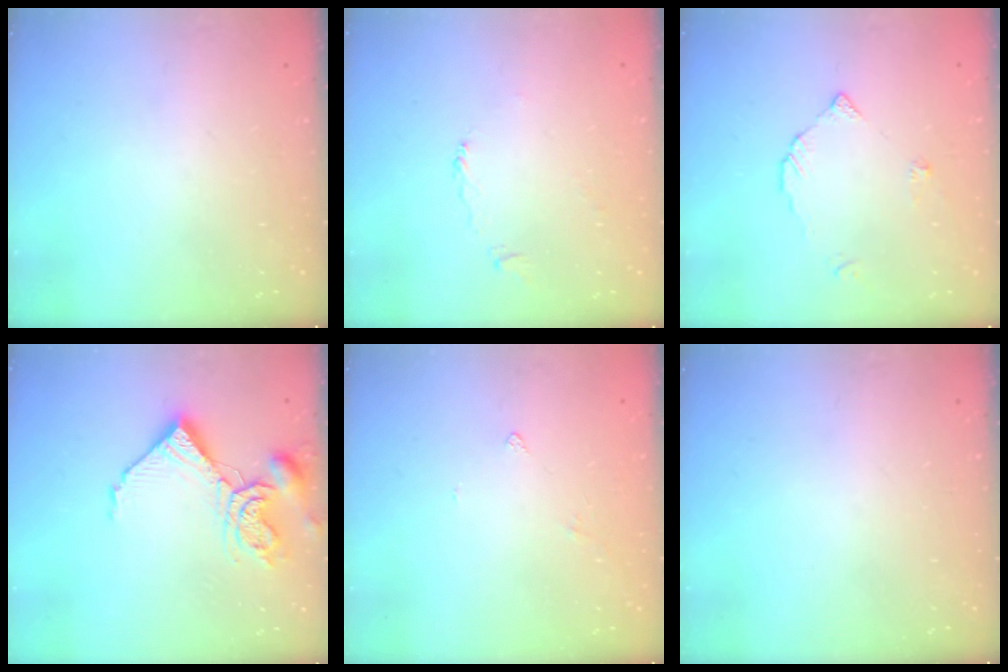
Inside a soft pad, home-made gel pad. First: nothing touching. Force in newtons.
{"total": 2.2, "press": 2.2, "slide": 0.4}
{"total": 3.0, "press": 3.0, "slide": 0.2}
{"total": 12.5, "press": 12.4, "slide": 1.5}
{"total": 2.6, "press": 2.6, "slide": 0.5}
{"total": 0.0}